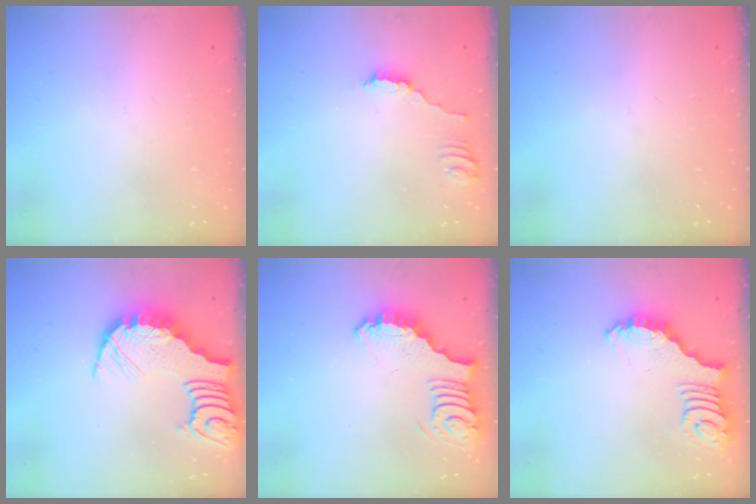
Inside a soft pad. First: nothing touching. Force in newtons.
{"total": 1.8, "press": 1.8, "slide": 0.3}
{"total": 0.0}
{"total": 7.4, "press": 7.4, "slide": 1.1}
{"total": 3.8, "press": 3.8, "slide": 0.6}
{"total": 2.6, "press": 2.6, "slide": 0.5}